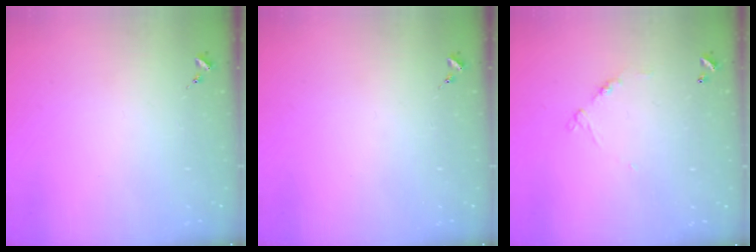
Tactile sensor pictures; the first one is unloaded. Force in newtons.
{"total": 0.0}
{"total": 6.7, "press": 6.6, "slide": 0.5}